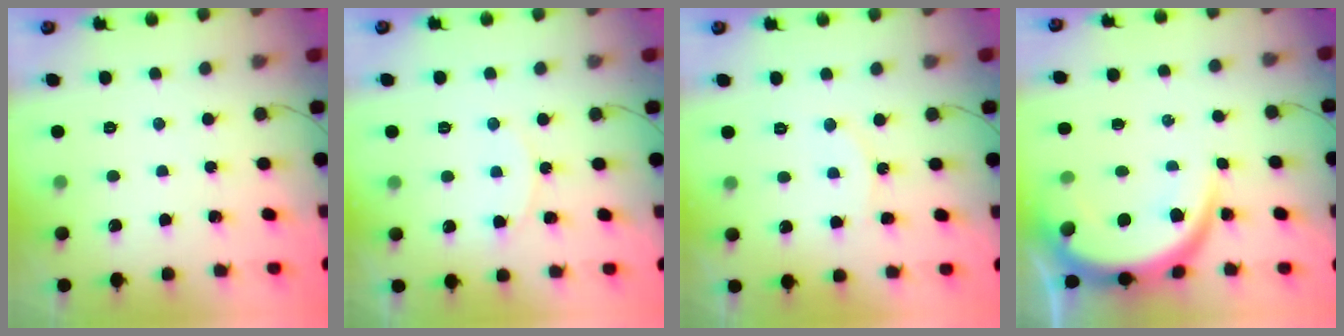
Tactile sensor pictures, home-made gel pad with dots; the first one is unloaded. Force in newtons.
{"total": 6.6, "press": 6.6, "slide": 0.5}
{"total": 6.4, "press": 5.9, "slide": 2.5}
{"total": 10.9, "press": 10.9, "slide": 0.6}